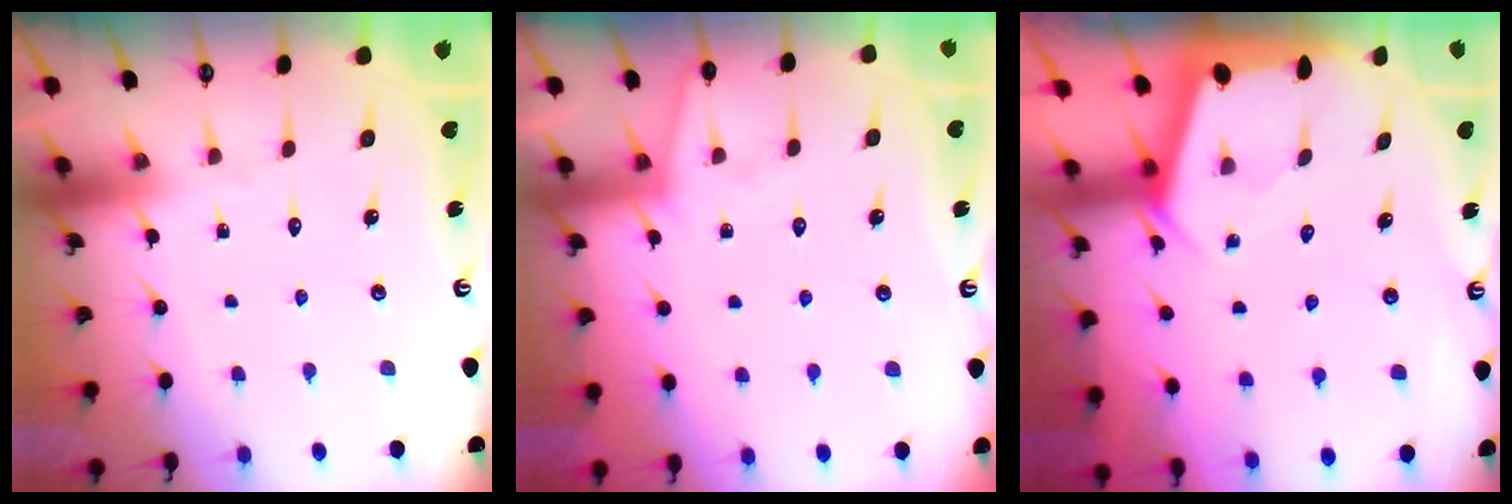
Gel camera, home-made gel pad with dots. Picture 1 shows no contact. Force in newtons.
{"total": 1.6, "press": 1.5, "slide": 0.3}
{"total": 2.4, "press": 2.4, "slide": 0.3}